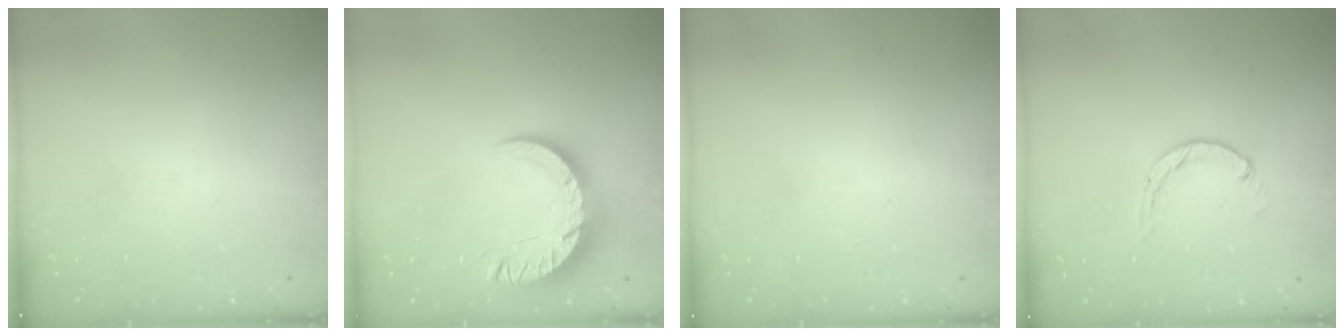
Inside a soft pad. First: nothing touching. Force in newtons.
{"total": 10.7, "press": 10.6, "slide": 1.1}
{"total": 2.5, "press": 2.5, "slide": 0.2}
{"total": 0.0}